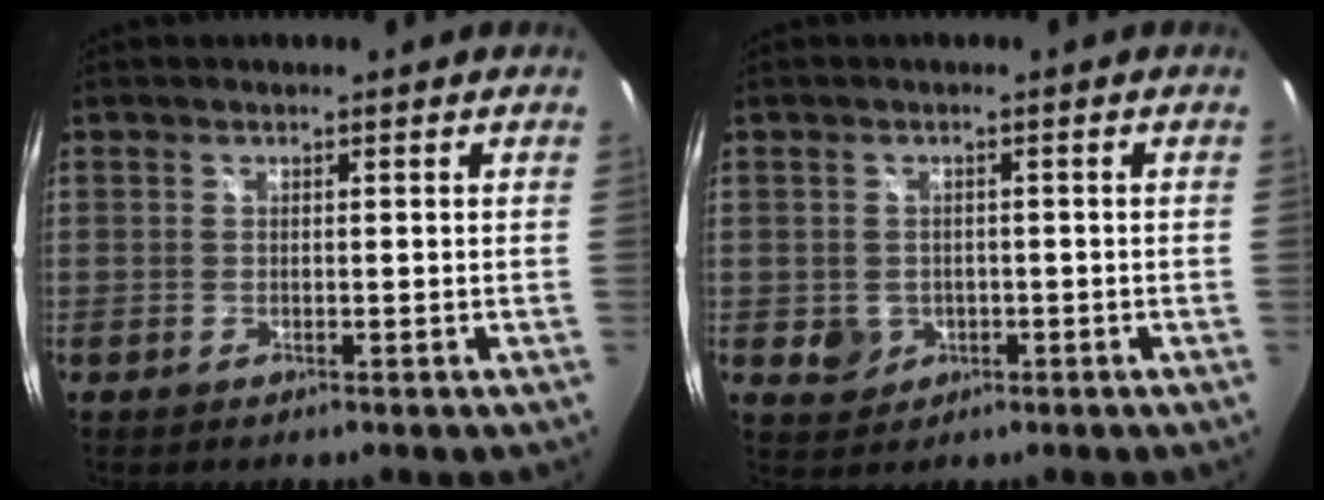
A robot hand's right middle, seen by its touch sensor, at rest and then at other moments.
{"total": 4.2, "force": [-0.9, 3.9, 1.3], "torque": [-0.030, 0.003, -0.004]}